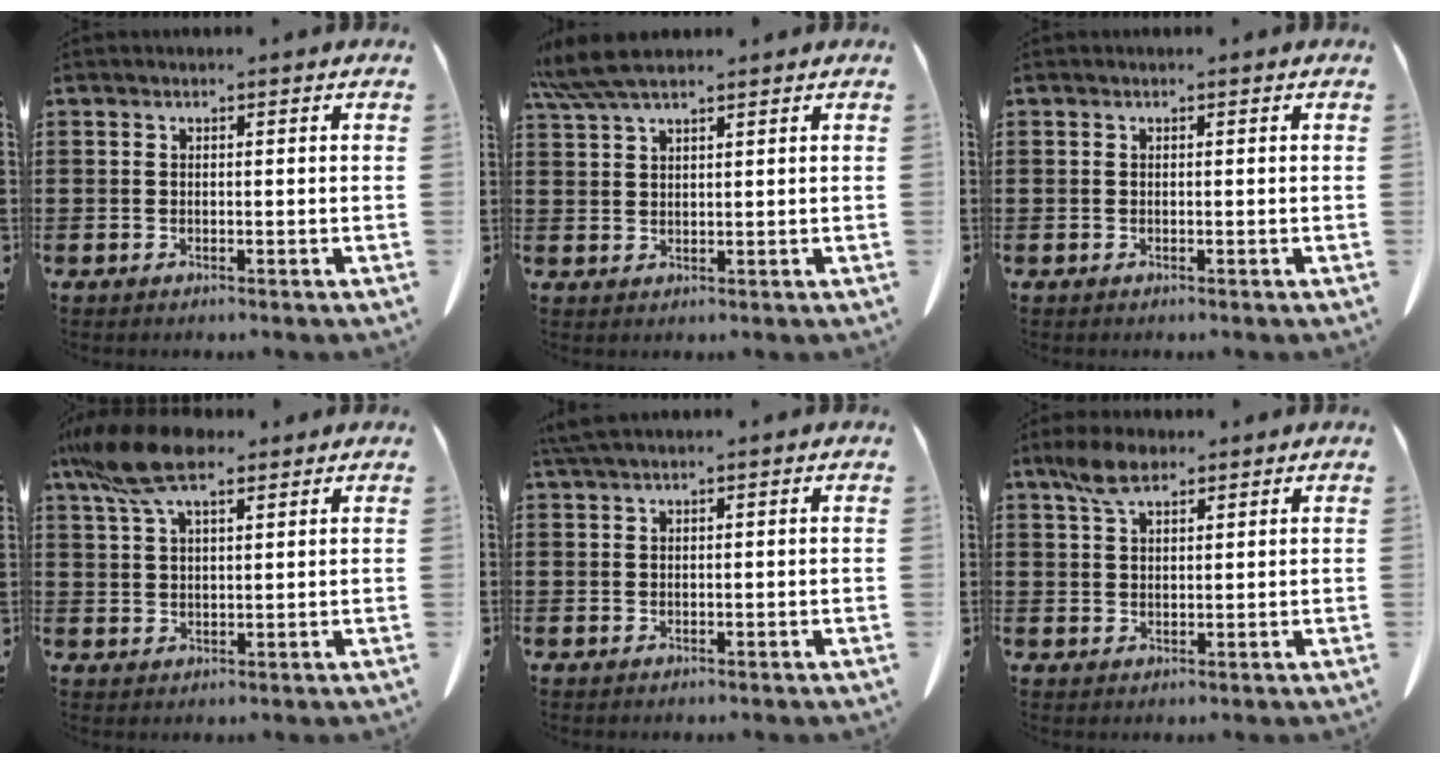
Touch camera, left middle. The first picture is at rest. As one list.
[{"total": 5.6, "force": [4.5, 0.8, 3.2], "torque": [-0.074, -0.004, 0.084]}, {"total": 0.0}, {"total": 9.8, "force": [6.5, 2.9, 6.7], "torque": [-0.158, -0.009, 0.118]}, {"total": 1.5, "force": [1.1, 0.0, 1.1], "torque": [-0.024, -0.001, 0.021]}, {"total": 5.1, "force": [3.4, 2.3, 3.2], "torque": [-0.072, 0.007, 0.062]}]